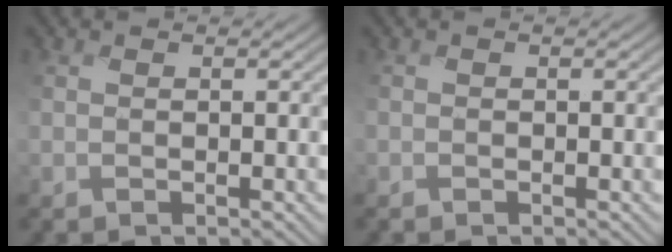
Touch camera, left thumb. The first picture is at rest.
{"total": 0.6, "force": [-0.4, 0.4, -0.1], "torque": [0.002, -0.005, -0.010]}